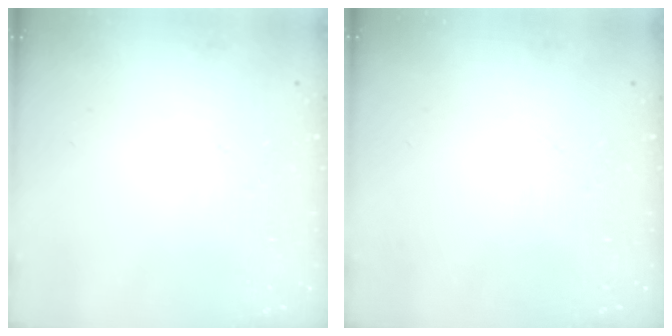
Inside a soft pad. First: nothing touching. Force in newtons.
{"total": 0.0}